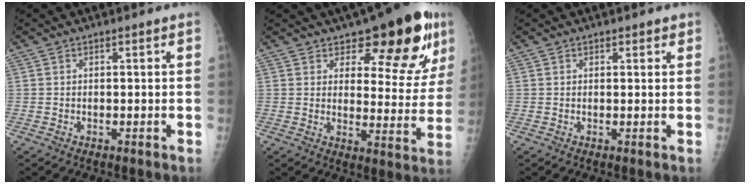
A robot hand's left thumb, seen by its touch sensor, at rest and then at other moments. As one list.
[{"total": 16.6, "force": [10.1, 7.2, 11.1], "torque": [-0.078, -0.060, 0.133]}, {"total": 1.3, "force": [0.9, 0.7, 0.6], "torque": [0.005, -0.003, 0.006]}]